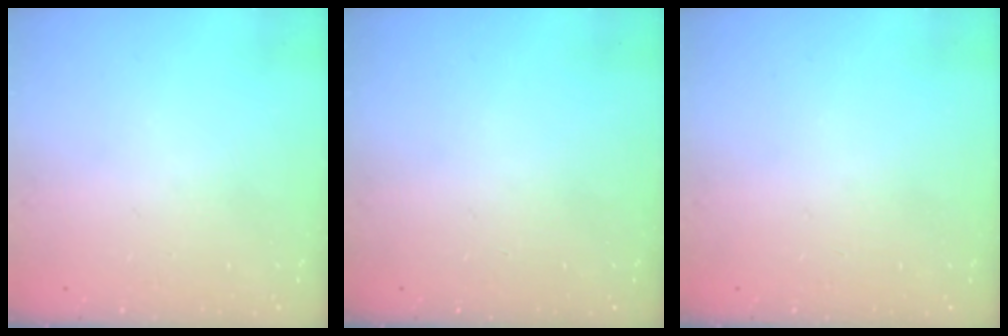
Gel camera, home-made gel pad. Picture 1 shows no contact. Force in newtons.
{"total": 0.0}
{"total": 0.0}